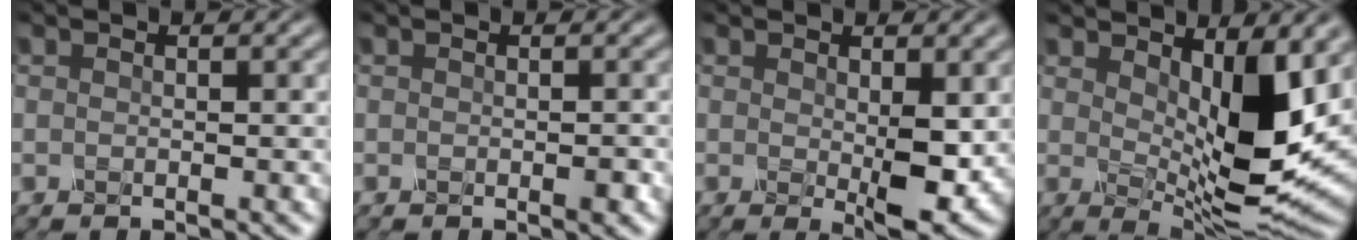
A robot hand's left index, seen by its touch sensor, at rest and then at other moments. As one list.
[{"total": 1.0, "force": [-0.7, 0.1, 0.8], "torque": [-0.016, 0.001, -0.003]}, {"total": 4.3, "force": [-0.3, 1.3, 4.0], "torque": [-0.085, -0.012, 0.005]}, {"total": 8.7, "force": [1.4, 3.4, 7.9], "torque": [-0.139, -0.017, 0.038]}]